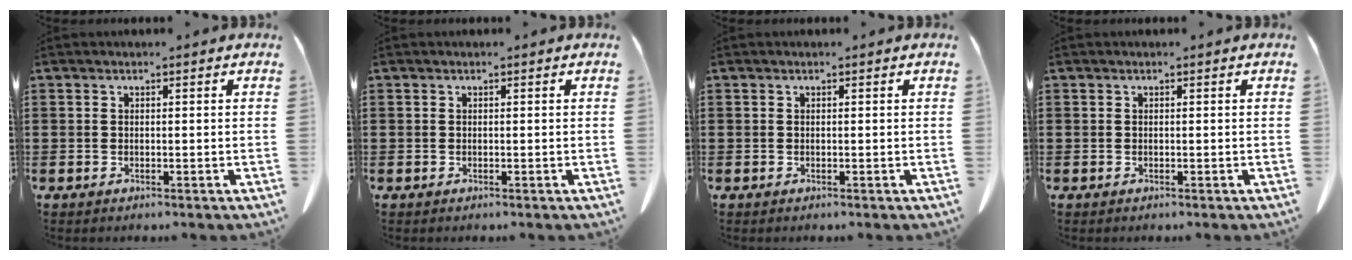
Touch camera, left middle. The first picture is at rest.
{"total": 0.0}
{"total": 0.0}
{"total": 0.0}